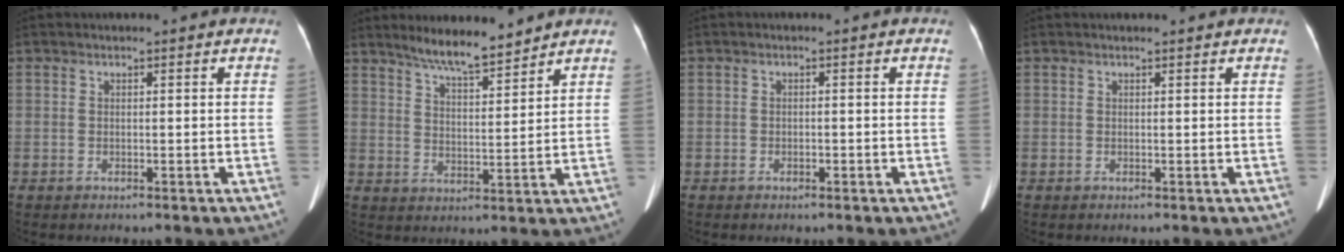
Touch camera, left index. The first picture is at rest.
{"total": 7.5, "force": [6.6, 0.6, 3.4], "torque": [-0.064, 0.002, 0.118]}
{"total": 0.6, "force": [-0.4, 0.4, 0.4], "torque": [-0.007, 0.001, -0.004]}
{"total": 1.2, "force": [1.1, 0.1, 0.5], "torque": [-0.008, 0.013, 0.016]}